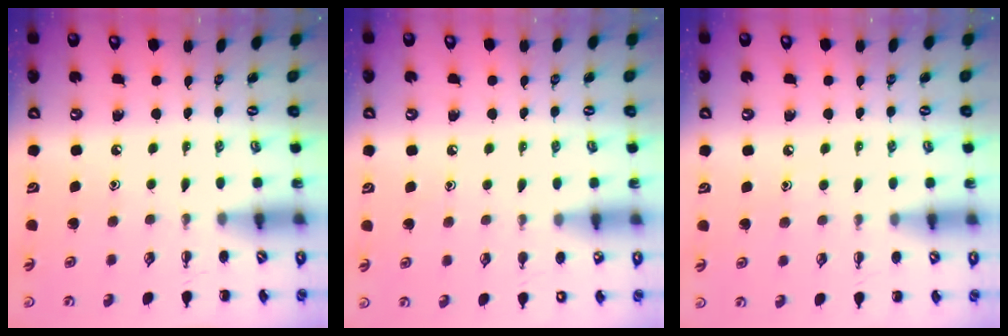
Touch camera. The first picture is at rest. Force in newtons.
{"total": 6.0, "press": 5.6, "slide": 2.0}
{"total": 5.1, "press": 4.9, "slide": 1.4}